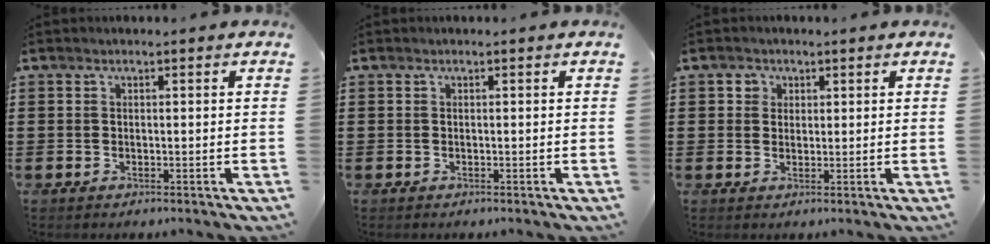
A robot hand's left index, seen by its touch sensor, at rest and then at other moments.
{"total": 0.0}
{"total": 1.9, "force": [0.8, 1.7, 0.3], "torque": [-0.004, 0.005, 0.010]}